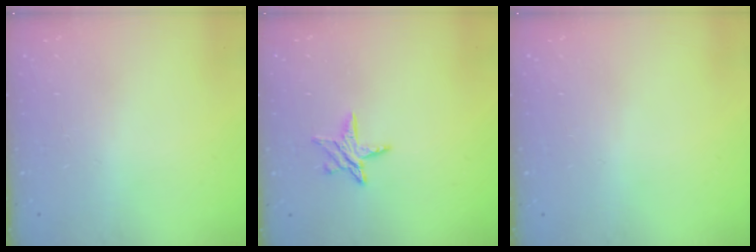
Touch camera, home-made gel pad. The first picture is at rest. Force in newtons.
{"total": 8.6, "press": 8.6, "slide": 0.5}
{"total": 0.0}